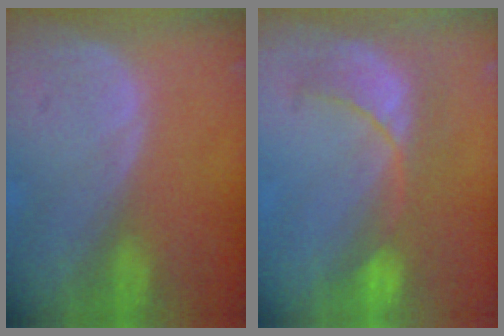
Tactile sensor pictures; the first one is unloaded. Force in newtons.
{"total": 7.9, "press": 7.8, "slide": 1.3}